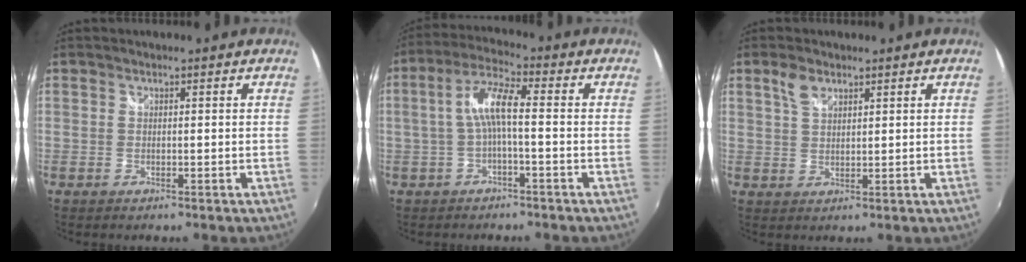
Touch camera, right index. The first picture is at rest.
{"total": 6.7, "force": [-0.8, 1.3, 6.5], "torque": [-0.142, 0.016, -0.015]}
{"total": 3.6, "force": [2.2, 1.9, 2.1], "torque": [-0.040, 0.006, 0.043]}